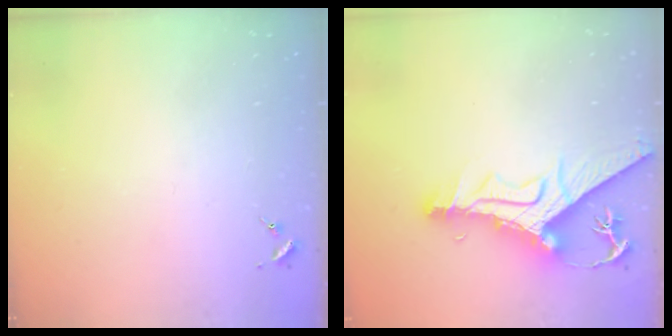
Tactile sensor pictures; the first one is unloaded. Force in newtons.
{"total": 13.6, "press": 13.5, "slide": 1.4}